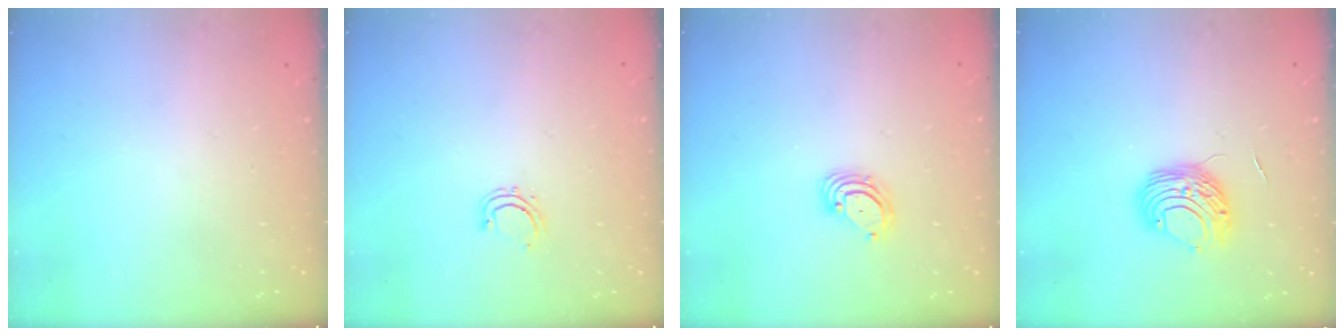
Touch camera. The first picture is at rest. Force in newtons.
{"total": 4.2, "press": 4.1, "slide": 0.9}
{"total": 3.4, "press": 3.4, "slide": 0.2}
{"total": 9.3, "press": 9.3, "slide": 0.5}